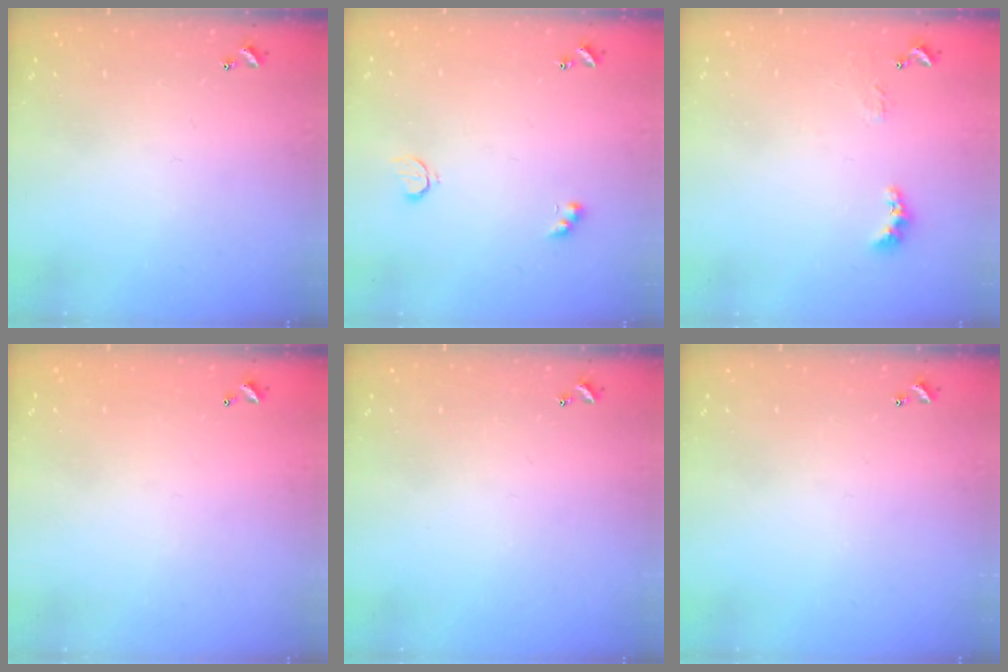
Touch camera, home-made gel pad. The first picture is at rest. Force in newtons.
{"total": 2.5, "press": 2.4, "slide": 0.5}
{"total": 2.1, "press": 2.0, "slide": 0.5}
{"total": 2.7, "press": 2.7, "slide": 0.1}
{"total": 0.0}
{"total": 0.0}